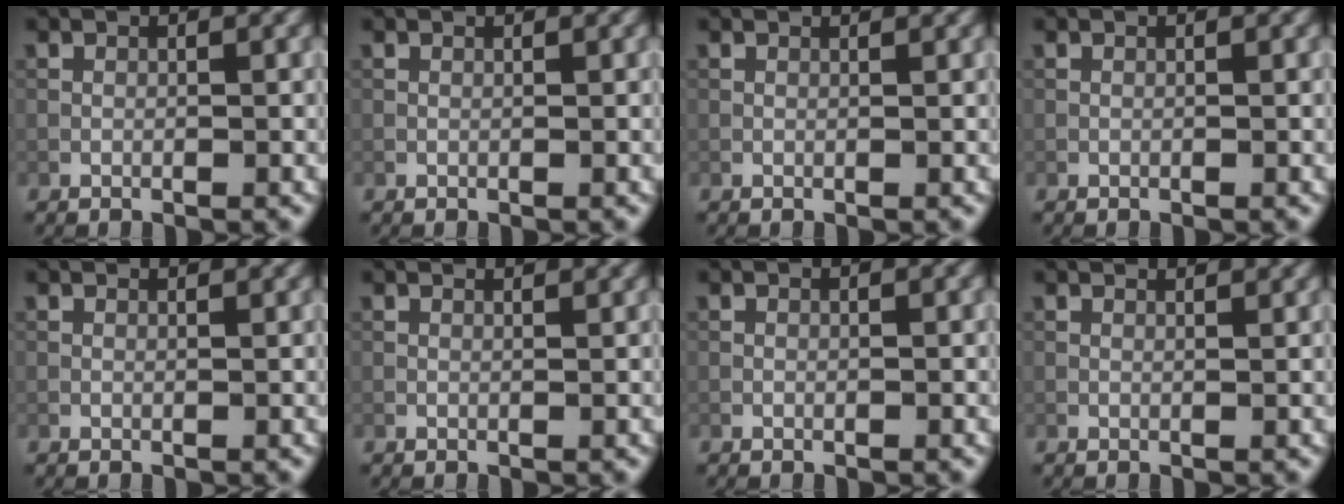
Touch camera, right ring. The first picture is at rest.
{"total": 0.0}
{"total": 1.0, "force": [0.9, 0.1, 0.3], "torque": [-0.011, -0.003, 0.006]}
{"total": 0.0}
{"total": 1.3, "force": [1.2, 0.2, 0.5], "torque": [-0.016, -0.002, 0.007]}
{"total": 1.7, "force": [1.5, 0.3, 0.7], "torque": [-0.017, -0.004, 0.011]}
{"total": 0.0}
{"total": 2.0, "force": [1.8, 0.4, 0.9], "torque": [-0.014, -0.003, 0.012]}